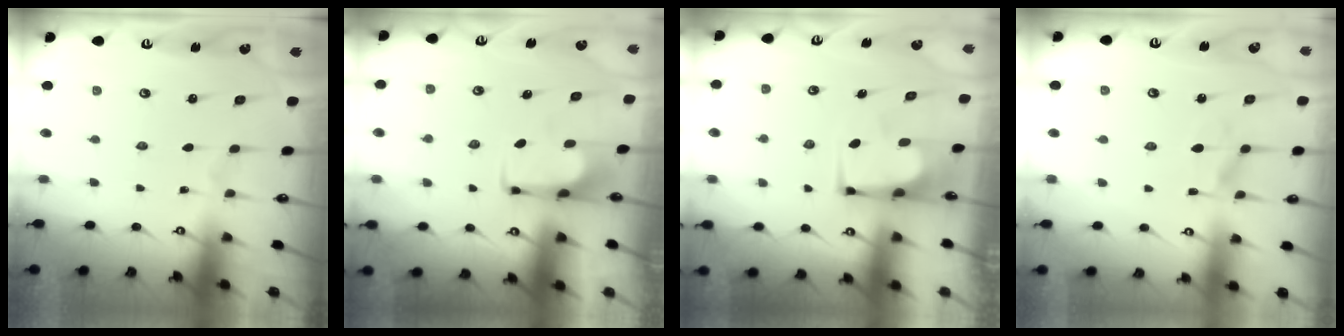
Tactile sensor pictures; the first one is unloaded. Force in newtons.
{"total": 2.0, "press": 1.9, "slide": 0.4}
{"total": 1.2, "press": 1.2, "slide": 0.2}
{"total": 0.7, "press": 0.3, "slide": 0.7}